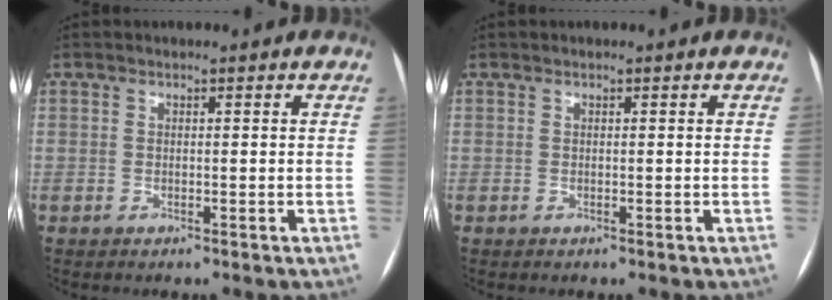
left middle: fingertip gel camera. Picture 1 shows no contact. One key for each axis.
{"total": 0.0}